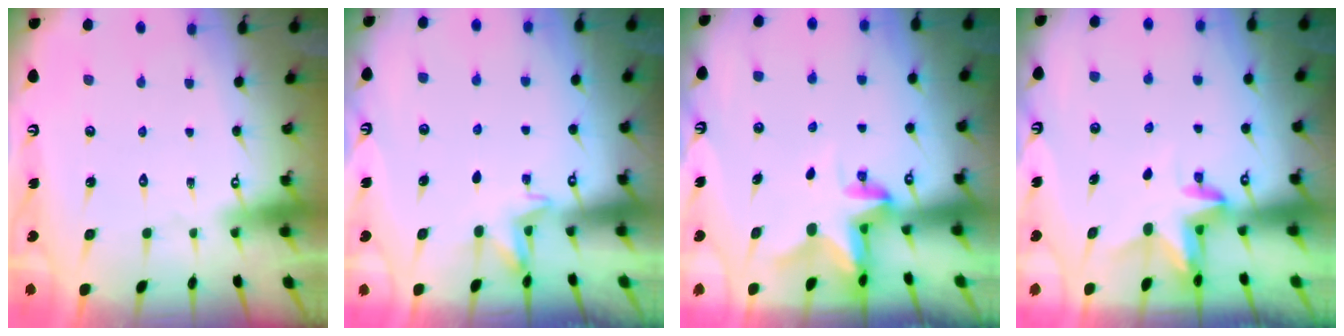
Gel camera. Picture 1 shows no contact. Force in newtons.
{"total": 2.4, "press": 2.1, "slide": 1.2}
{"total": 2.5, "press": 2.4, "slide": 0.6}
{"total": 3.4, "press": 3.3, "slide": 0.4}